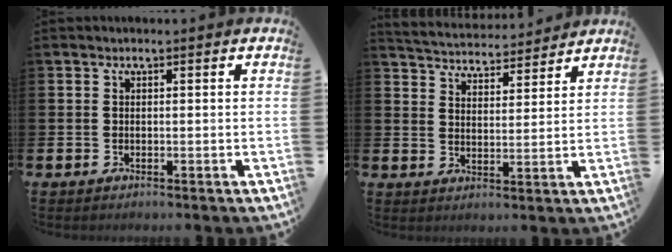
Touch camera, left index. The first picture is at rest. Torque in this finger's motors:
{"motor_torque": [0.52, -1.62, 0.15, 0.03]}